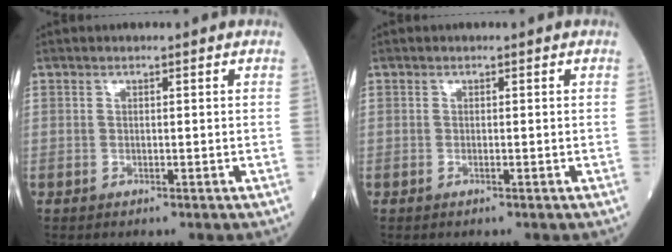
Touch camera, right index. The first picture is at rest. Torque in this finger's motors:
{"motor_torque": [0.02, -0.04, 0.04, 0.01]}